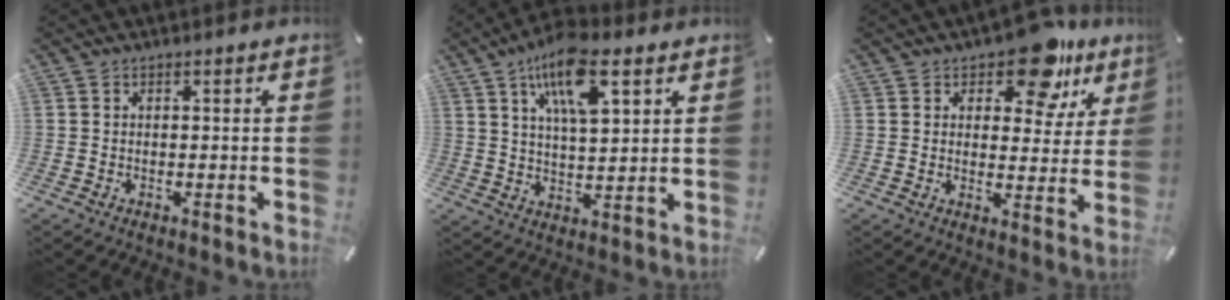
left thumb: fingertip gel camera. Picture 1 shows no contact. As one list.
[{"total": 12.1, "force": [7.2, 4.8, 8.5], "torque": [-0.147, -0.019, 0.125]}, {"total": 13.6, "force": [9.2, 6.6, 7.6], "torque": [-0.086, -0.055, 0.154]}]